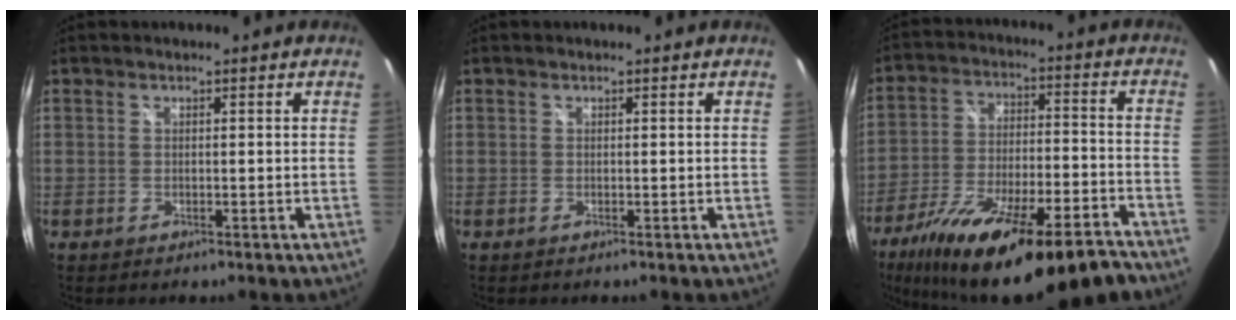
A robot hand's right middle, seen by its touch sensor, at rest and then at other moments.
{"total": 0.0}
{"total": 25.6, "force": [-19.6, 6.3, 15.2], "torque": [-0.262, -0.040, -0.298]}